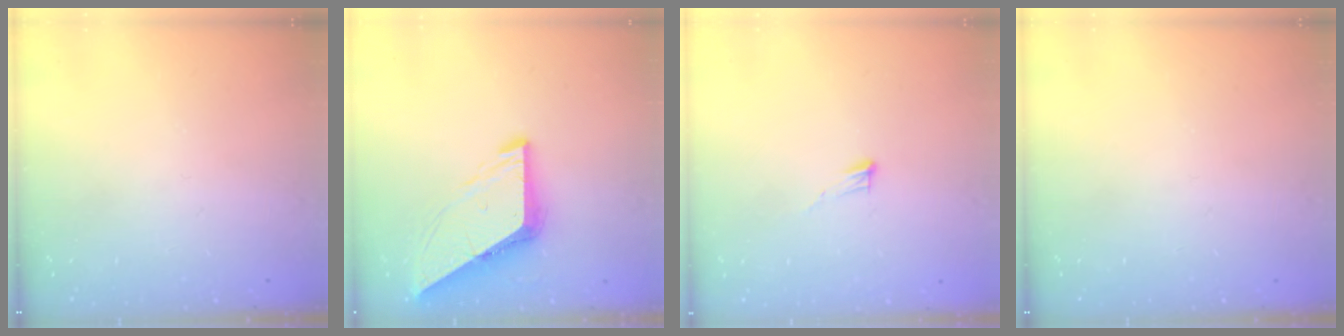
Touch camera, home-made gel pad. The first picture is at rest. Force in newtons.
{"total": 8.6, "press": 8.5, "slide": 1.1}
{"total": 3.7, "press": 3.7, "slide": 0.3}
{"total": 0.0}